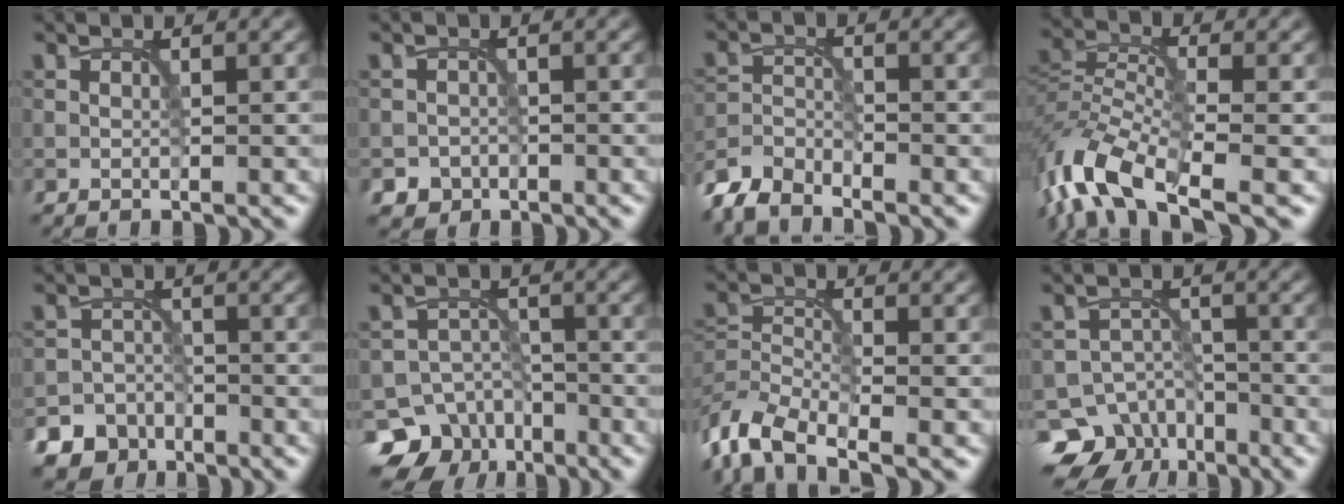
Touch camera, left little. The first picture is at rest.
{"total": 1.7, "force": [-1.1, 1.3, 0.1], "torque": [0.007, 0.002, -0.021]}
{"total": 3.9, "force": [-3.6, 1.1, 1.1], "torque": [-0.021, -0.003, -0.083]}
{"total": 9.7, "force": [-6.0, 3.5, 6.8], "torque": [-0.139, -0.001, -0.128]}
{"total": 7.4, "force": [-5.5, 4.9, 0.6], "torque": [0.007, -0.018, -0.100]}
{"total": 8.4, "force": [-5.6, 6.0, 1.7], "torque": [-0.014, -0.006, -0.091]}
{"total": 6.2, "force": [-4.5, 2.5, 3.5], "torque": [-0.069, -0.005, -0.098]}
{"total": 8.3, "force": [-5.7, 5.8, 1.7], "torque": [-0.012, -0.004, -0.091]}